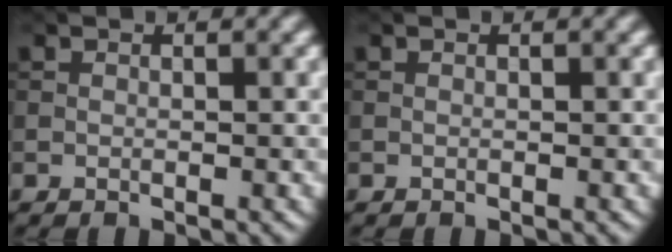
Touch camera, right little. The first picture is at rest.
{"total": 0.0}